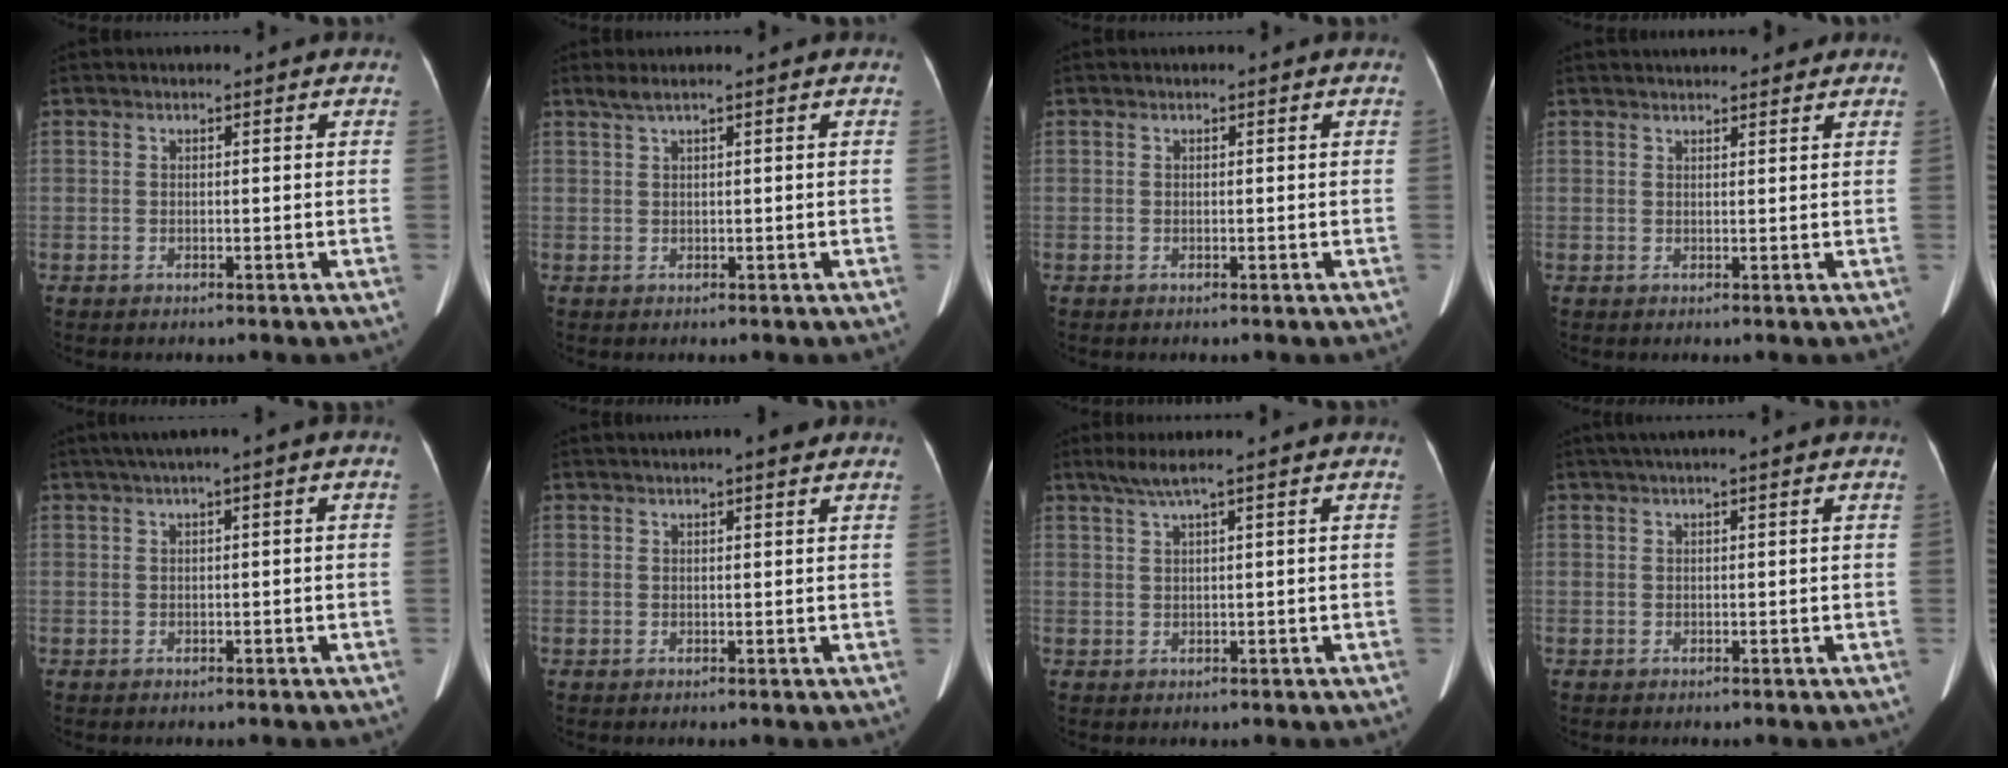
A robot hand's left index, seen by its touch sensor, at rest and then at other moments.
{"total": 1.4, "force": [0.9, -0.1, 1.0], "torque": [-0.030, 0.017, 0.025]}
{"total": 0.0}
{"total": 6.9, "force": [6.2, 1.5, 2.6], "torque": [-0.032, 0.026, 0.078]}
{"total": 2.9, "force": [0.8, 0.2, 2.8], "torque": [-0.049, 0.021, 0.016]}
{"total": 3.3, "force": [2.5, 0.2, 2.1], "torque": [-0.025, 0.016, 0.033]}
{"total": 2.7, "force": [1.7, -0.6, 2.0], "torque": [-0.054, 0.011, 0.042]}
{"total": 2.1, "force": [1.3, -0.3, 1.6], "torque": [-0.037, 0.020, 0.030]}